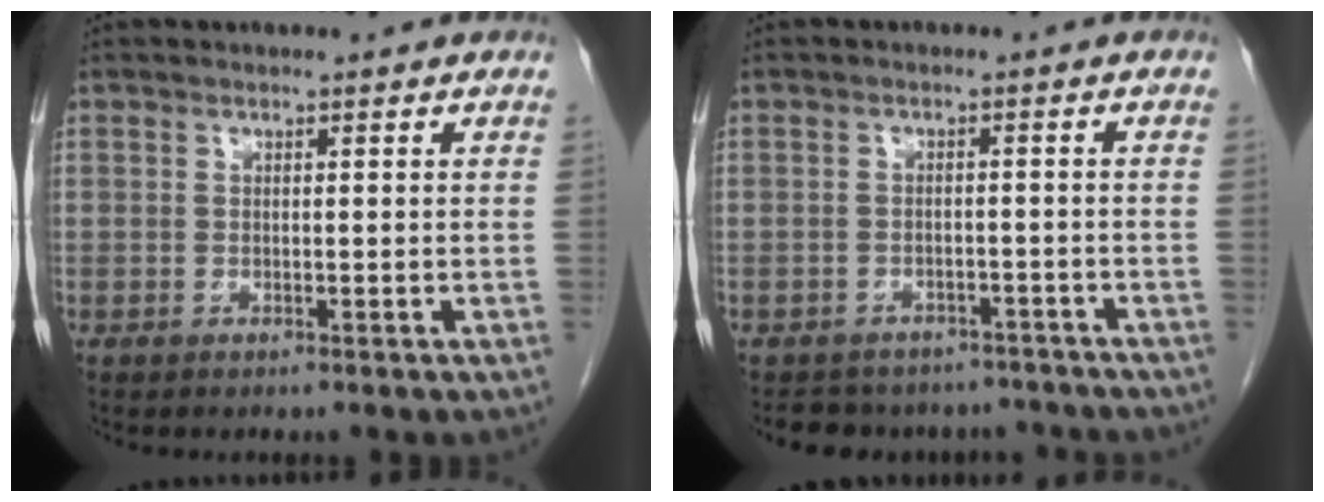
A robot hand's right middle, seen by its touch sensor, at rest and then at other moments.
{"total": 9.5, "force": [-8.4, 4.2, 1.3], "torque": [-0.018, 0.011, -0.093]}